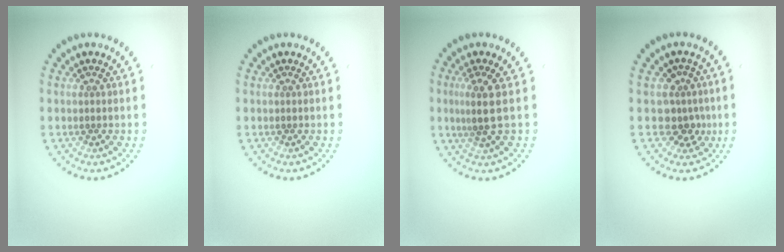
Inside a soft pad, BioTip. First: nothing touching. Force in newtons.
{"total": 0.0}
{"total": 2.5, "press": 1.9, "slide": 1.6}
{"total": 2.5, "press": 1.9, "slide": 1.6}